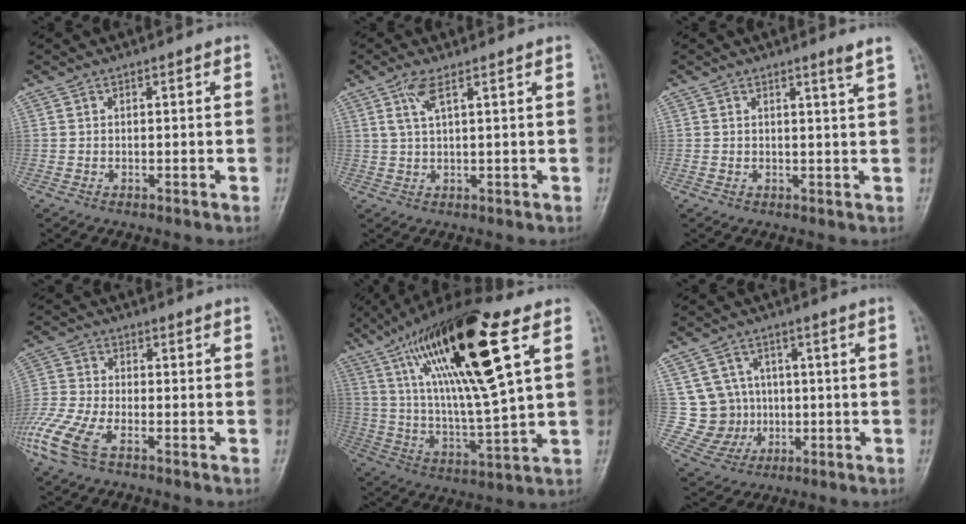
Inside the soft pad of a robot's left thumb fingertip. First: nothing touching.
{"total": 3.4, "force": [1.7, 0.4, 2.9], "torque": [-0.070, 0.000, 0.042]}
{"total": 1.8, "force": [1.3, -0.7, 1.2], "torque": [-0.019, -0.017, 0.021]}
{"total": 10.1, "force": [-5.4, 4.3, 7.3], "torque": [-0.186, 0.004, -0.110]}
{"total": 24.0, "force": [10.4, 4.9, 21.1], "torque": [-0.383, -0.023, 0.186]}
{"total": 8.5, "force": [0.8, 8.3, 1.8], "torque": [0.006, 0.006, 0.025]}